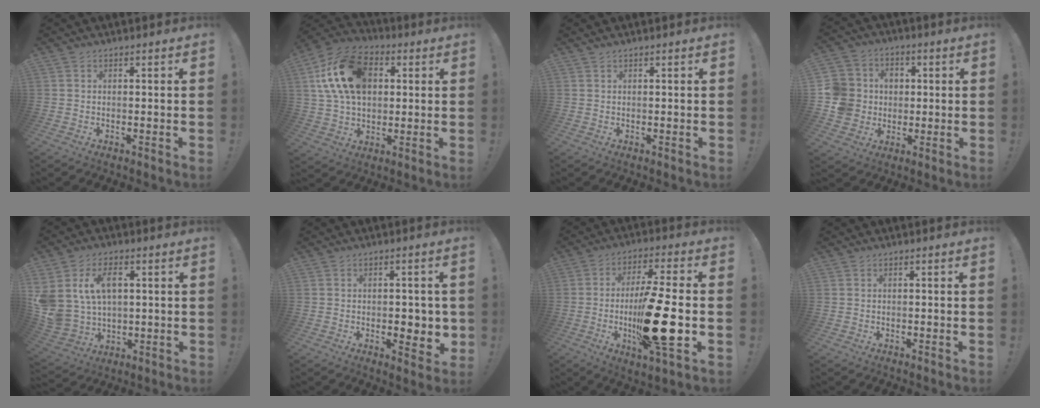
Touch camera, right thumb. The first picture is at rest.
{"total": 19.4, "force": [5.0, 13.2, 13.4], "torque": [-0.235, -0.003, 0.093]}
{"total": 0.5, "force": [0.4, -0.1, -0.4], "torque": [0.002, 0.004, 0.008]}
{"total": 11.4, "force": [-0.2, 10.8, 3.6], "torque": [-0.063, 0.011, 0.006]}
{"total": 12.0, "force": [4.2, 8.6, 7.3], "torque": [-0.150, -0.018, 0.082]}
{"total": 4.6, "force": [-0.4, 2.9, 3.5], "torque": [-0.040, 0.004, -0.005]}
{"total": 21.0, "force": [-4.0, 5.1, 20.0], "torque": [-0.340, -0.002, -0.057]}
{"total": 0.0}